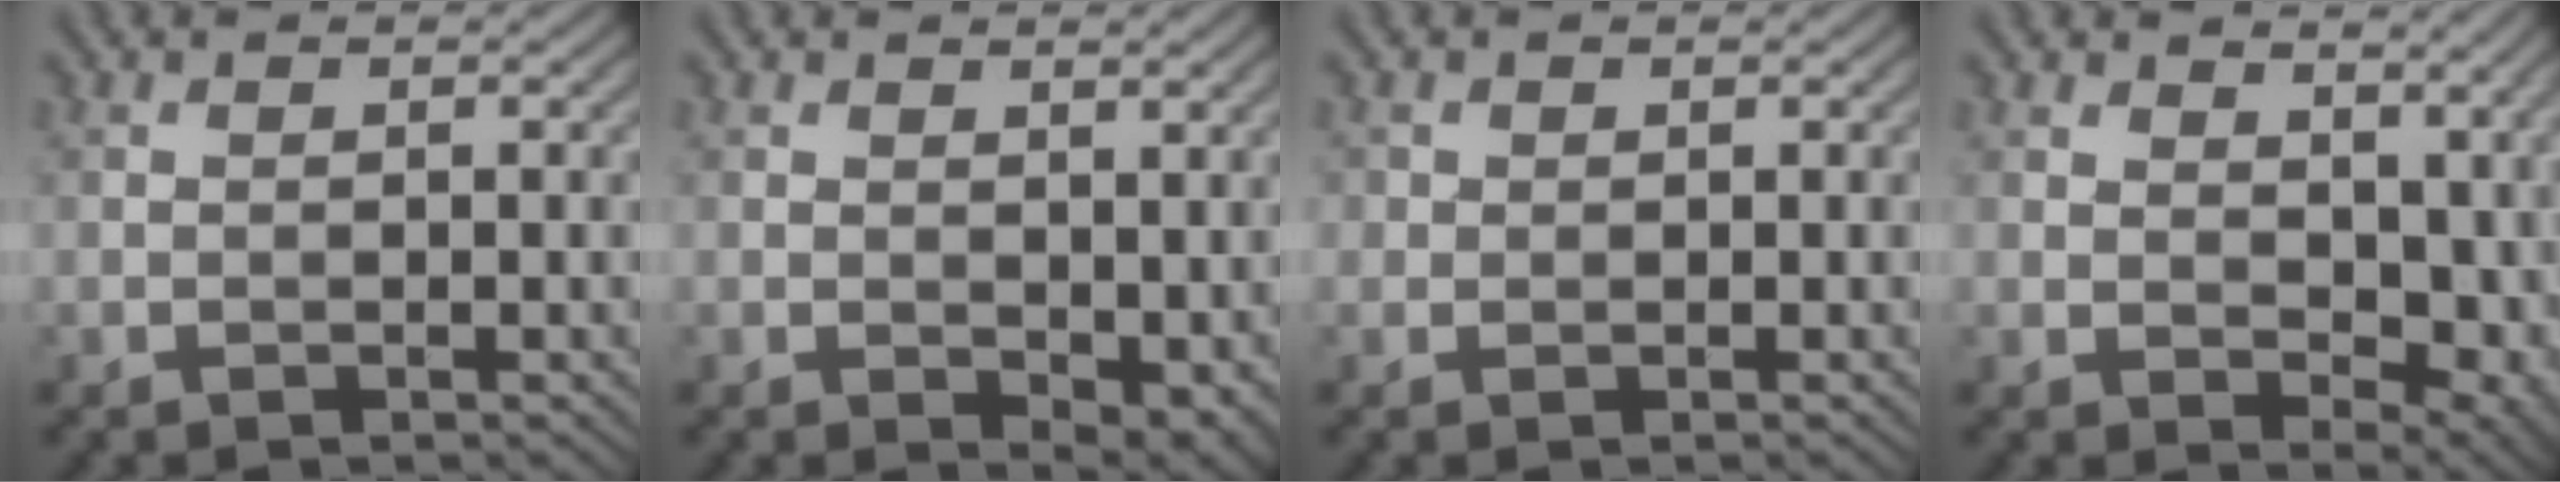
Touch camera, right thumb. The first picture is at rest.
{"total": 3.7, "force": [0.5, 2.2, 2.9], "torque": [-0.046, -0.010, 0.013]}
{"total": 1.1, "force": [0.5, 1.0, 0.2], "torque": [-0.003, -0.002, 0.007]}
{"total": 10.2, "force": [3.3, 6.0, 7.6], "torque": [-0.118, -0.016, 0.076]}